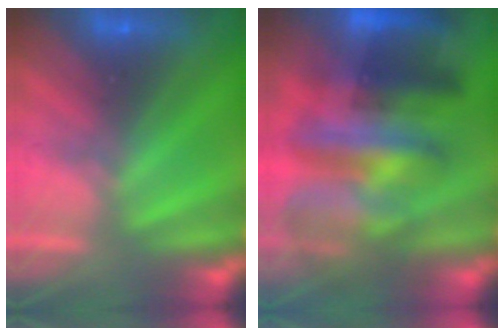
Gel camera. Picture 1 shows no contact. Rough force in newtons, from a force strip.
{"total": 10.8}